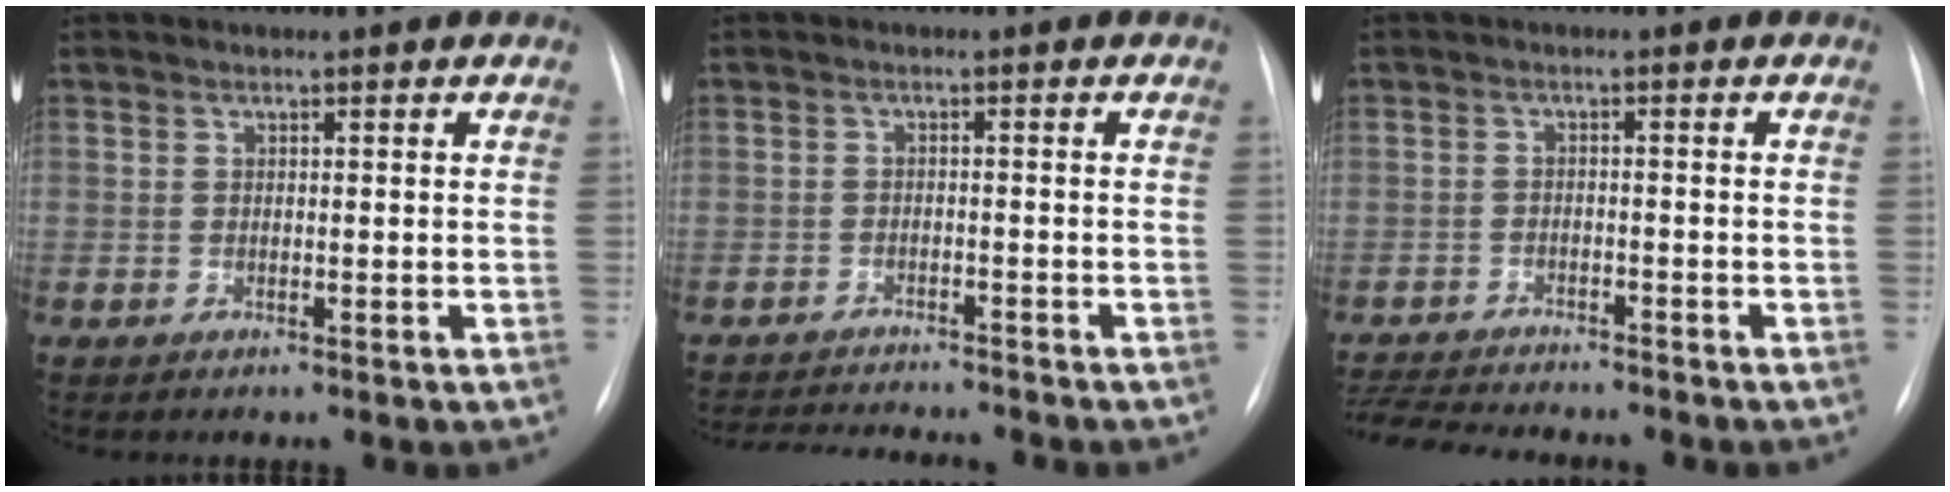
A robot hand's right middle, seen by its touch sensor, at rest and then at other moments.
{"total": 10.3, "force": [-9.8, 0.7, 3.1], "torque": [-0.048, -0.008, -0.137]}
{"total": 10.5, "force": [-9.8, 1.1, 3.5], "torque": [-0.061, -0.006, -0.149]}